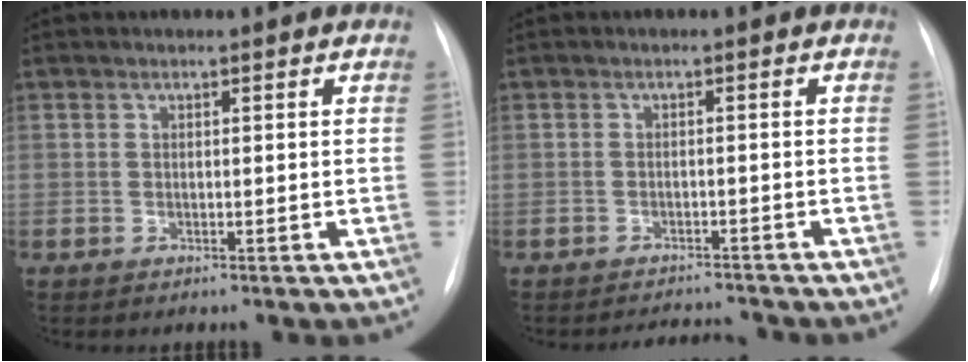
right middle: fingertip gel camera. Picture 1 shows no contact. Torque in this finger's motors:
{"motor_torque": [0.15, -0.38, 0.00, 0.00]}